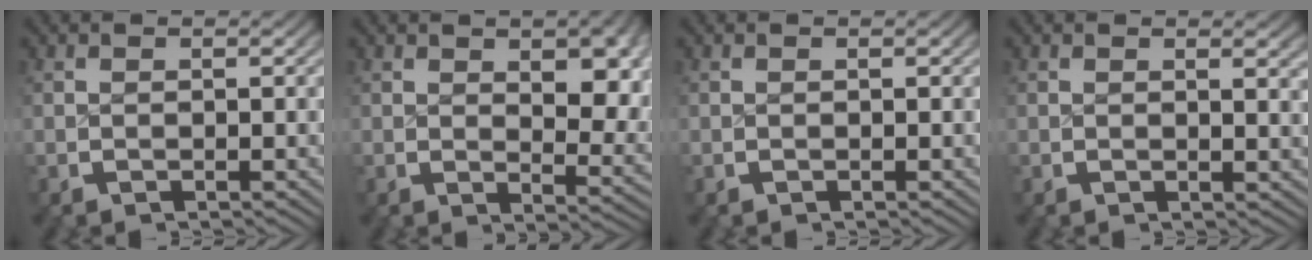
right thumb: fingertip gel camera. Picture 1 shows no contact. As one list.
[{"total": 4.4, "force": [1.6, 1.9, 3.6], "torque": [-0.036, -0.014, 0.028]}, {"total": 0.0}, {"total": 1.1, "force": [0.7, 0.1, 0.9], "torque": [-0.010, -0.005, 0.010]}]